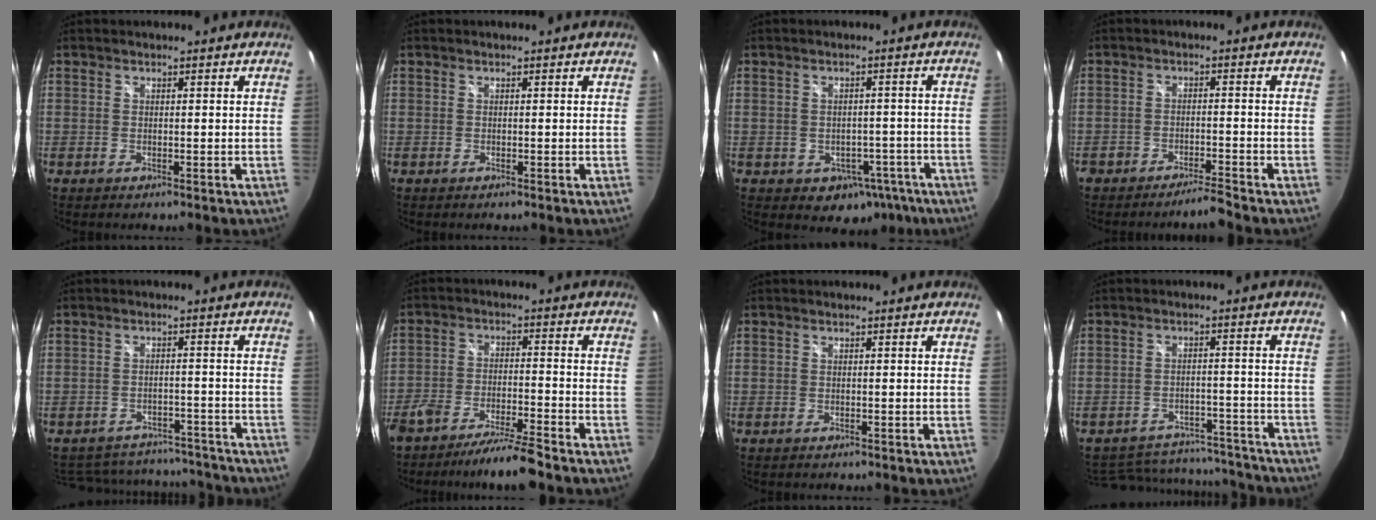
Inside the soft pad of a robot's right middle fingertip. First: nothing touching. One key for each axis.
{"total": 0.0}
{"total": 8.2, "fx": -4.4, "fy": 6.2, "fz": 3.0, "tx": -0.057, "ty": 0.022, "tz": -0.029}
{"total": 3.3, "fx": -3.3, "fy": 0.2, "fz": 0.7, "tx": -0.031, "ty": -0.001, "tz": -0.060}
{"total": 16.9, "fx": -14.5, "fy": 7.1, "fz": 5.0, "tx": -0.113, "ty": 0.032, "tz": -0.174}
{"total": 9.4, "fx": -8.0, "fy": 0.4, "fz": 4.8, "tx": -0.101, "ty": -0.005, "tz": -0.138}
{"total": 0.0}
{"total": 16.8, "fx": -14.6, "fy": 6.9, "fz": 4.8, "tx": -0.107, "ty": 0.028, "tz": -0.170}